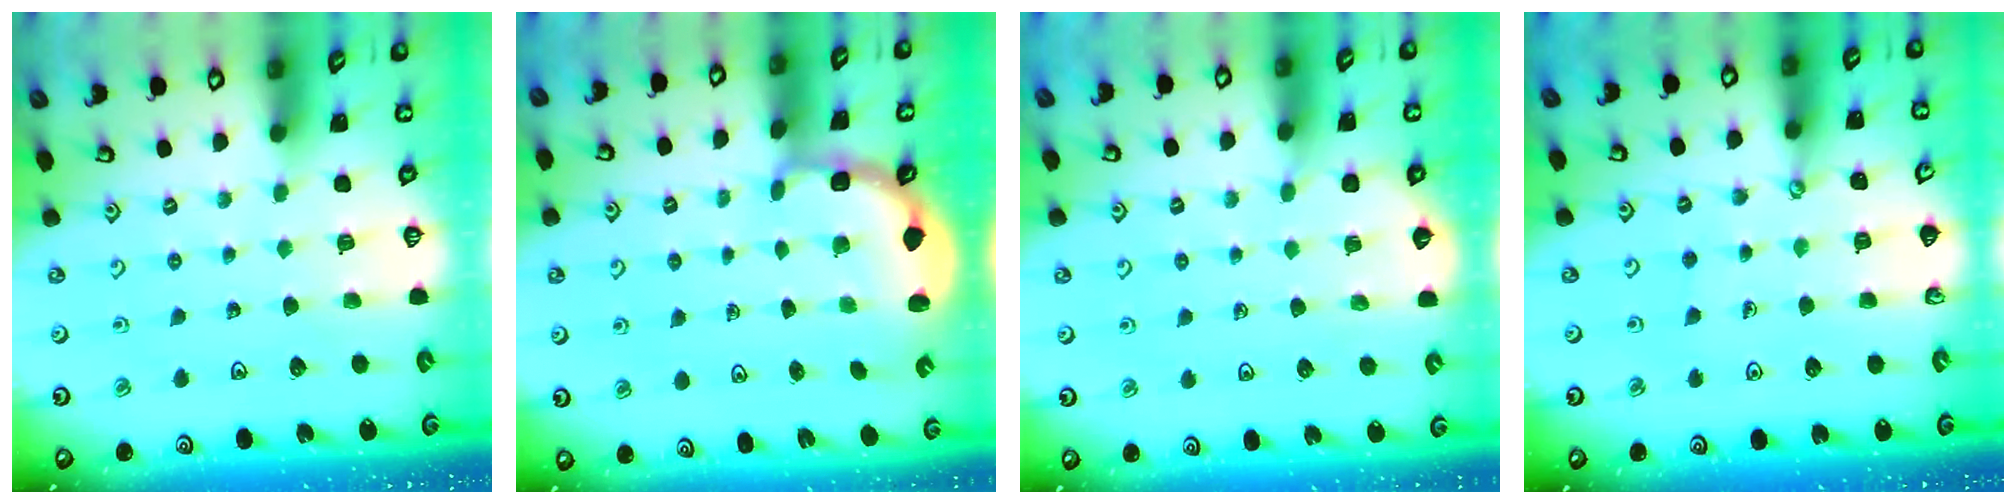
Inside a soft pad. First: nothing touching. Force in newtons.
{"total": 2.8, "press": 2.5, "slide": 1.4}
{"total": 2.3, "press": 2.2, "slide": 0.4}
{"total": 3.6, "press": 3.6, "slide": 0.3}